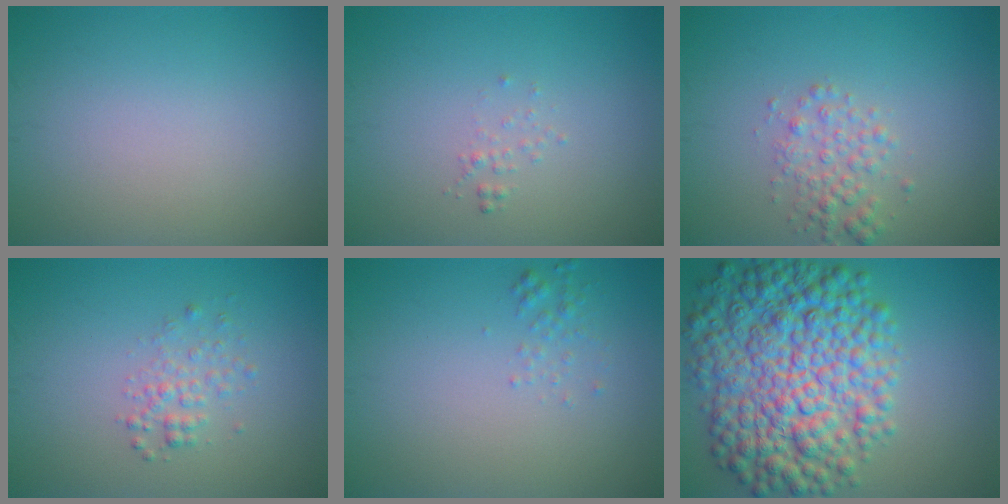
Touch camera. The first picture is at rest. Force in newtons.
{"total": 0.6, "press": 0.6, "slide": 0.1}
{"total": 2.4, "press": 2.4, "slide": 0.1}
{"total": 1.7, "press": 1.7, "slide": 0.1}
{"total": 1.0, "press": 1.0, "slide": 0.0}
{"total": 11.7, "press": 11.7, "slide": 0.2}